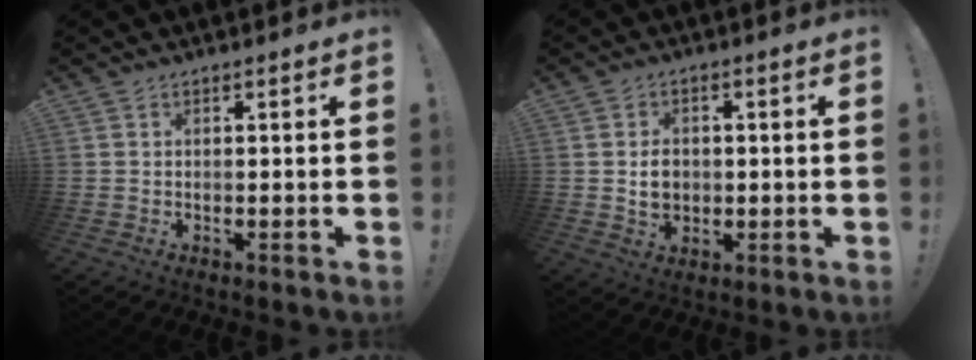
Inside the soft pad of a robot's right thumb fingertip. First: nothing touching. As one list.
[{"total": 5.6, "force": [-0.2, 4.5, 3.3], "torque": [-0.043, -0.001, -0.005]}]